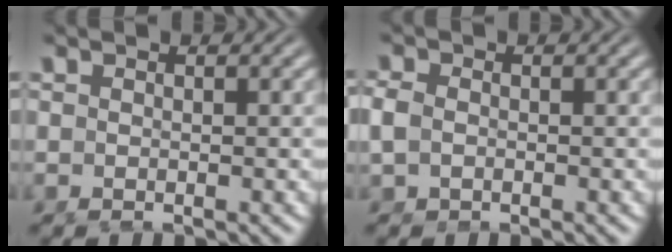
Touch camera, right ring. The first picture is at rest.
{"total": 1.4, "force": [-0.5, 1.1, 0.8], "torque": [-0.033, -0.013, 0.001]}